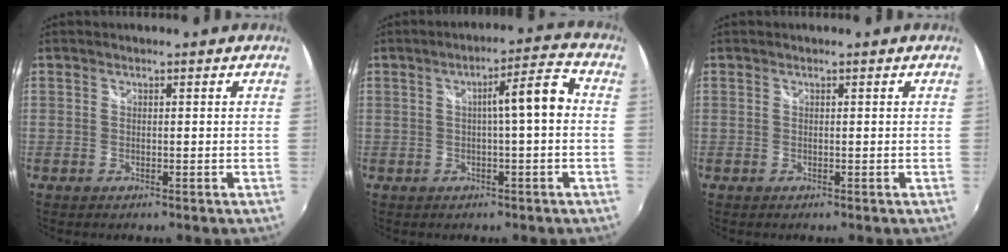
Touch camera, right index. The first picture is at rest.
{"total": 6.6, "force": [0.0, 0.3, 6.6], "torque": [-0.093, 0.023, 0.009]}
{"total": 0.0}